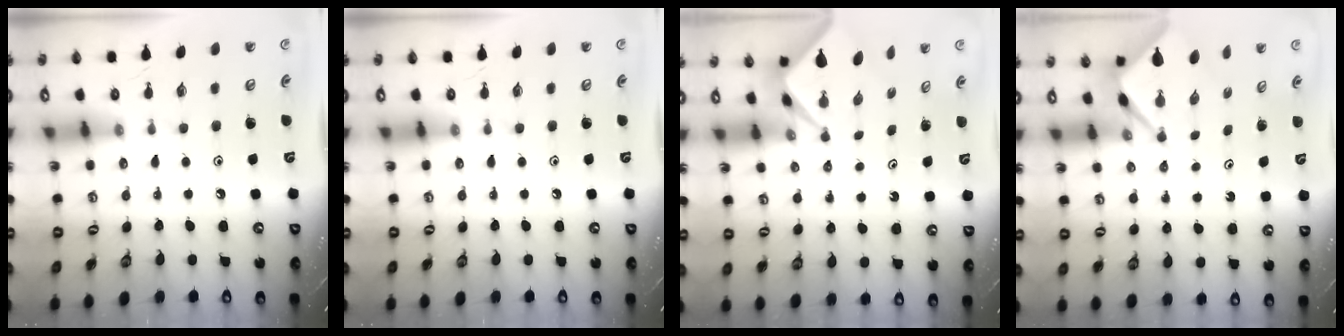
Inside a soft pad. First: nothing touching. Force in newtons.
{"total": 0.0}
{"total": 1.9, "press": 1.9, "slide": 0.2}
{"total": 2.7, "press": 2.7, "slide": 0.1}